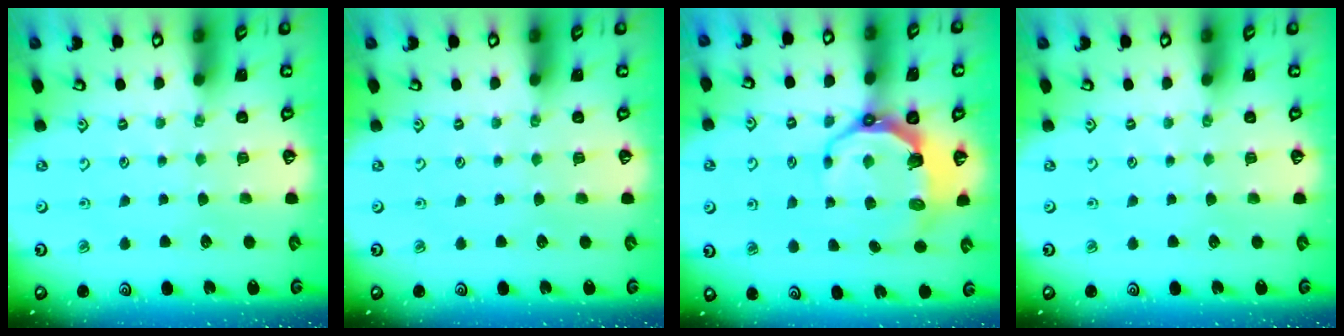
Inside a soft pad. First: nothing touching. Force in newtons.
{"total": 0.0}
{"total": 9.1, "press": 7.8, "slide": 4.7}
{"total": 0.0}